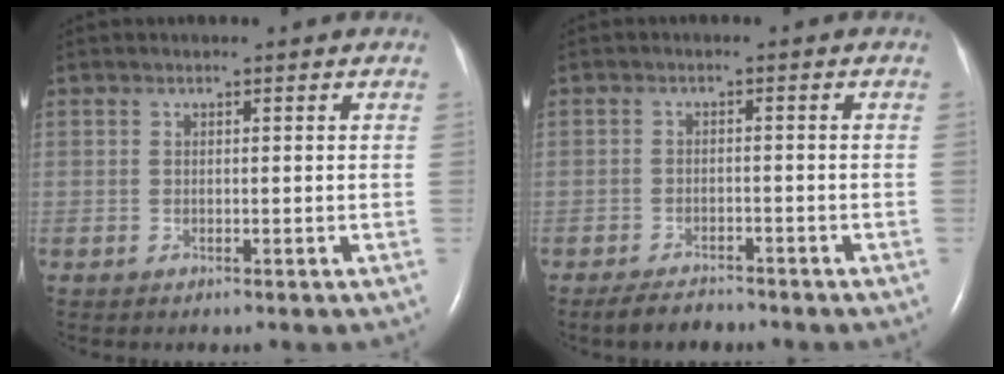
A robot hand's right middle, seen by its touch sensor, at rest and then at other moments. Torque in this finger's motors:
{"motor_torque": [0.38, -0.42, 0.20, 0.01]}